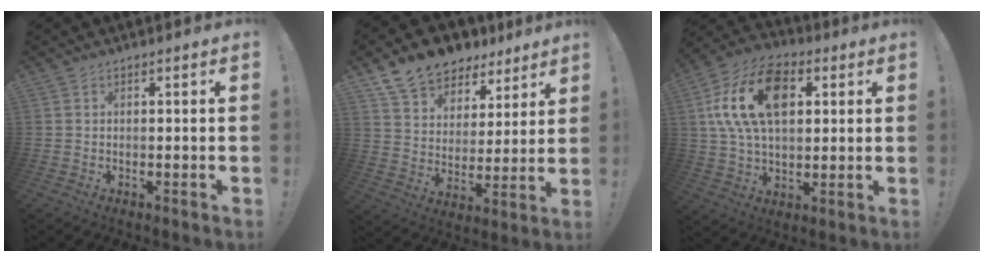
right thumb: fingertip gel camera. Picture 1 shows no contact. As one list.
[{"total": 11.9, "force": [9.6, 6.4, 2.8], "torque": [-0.045, -0.079, 0.179]}, {"total": 19.8, "force": [5.9, 12.6, 14.1], "torque": [-0.244, -0.005, 0.104]}]